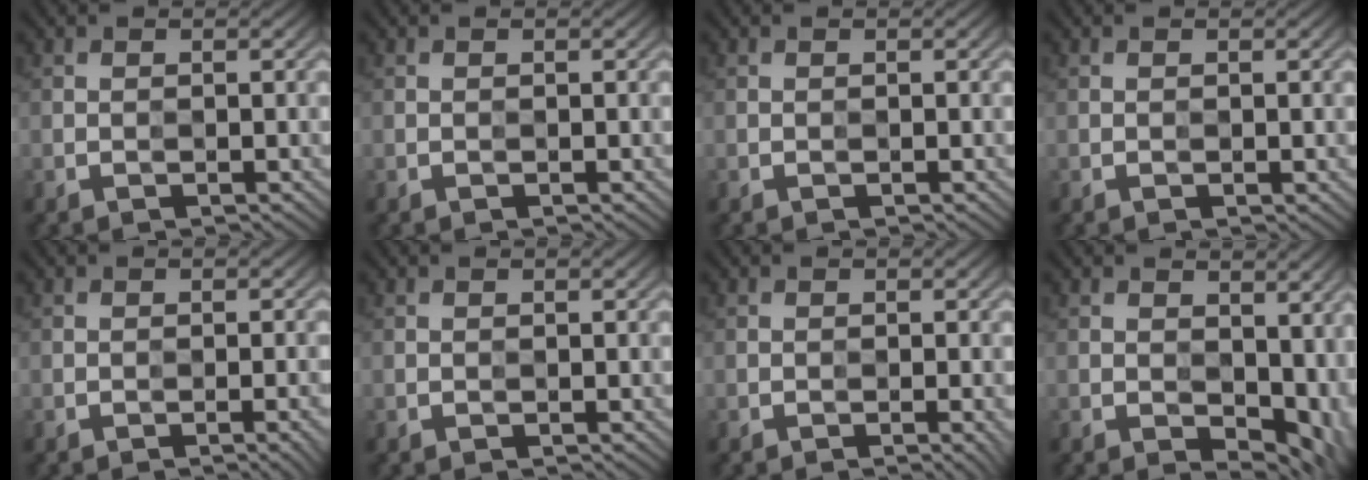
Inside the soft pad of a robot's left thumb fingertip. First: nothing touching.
{"total": 0.0}
{"total": 0.0}
{"total": 0.0}
{"total": 2.7, "force": [-1.9, 0.3, 1.9], "torque": [-0.017, -0.004, -0.020]}
{"total": 0.0}
{"total": 2.2, "force": [-1.4, 0.4, 1.7], "torque": [-0.012, -0.001, -0.016]}
{"total": 8.8, "force": [-0.6, 5.6, 6.7], "torque": [-0.088, -0.024, 0.013]}